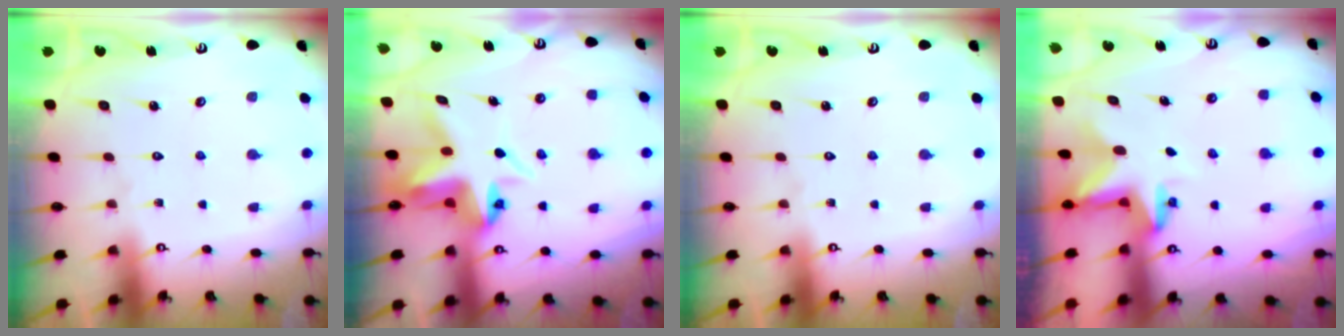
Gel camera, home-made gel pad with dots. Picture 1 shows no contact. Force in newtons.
{"total": 6.6, "press": 6.6, "slide": 0.6}
{"total": 0.0}
{"total": 2.7, "press": 2.7, "slide": 0.3}